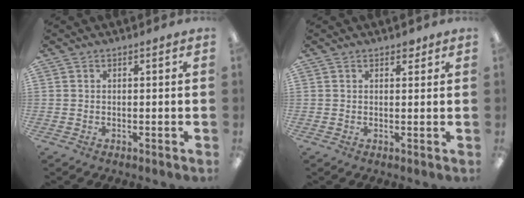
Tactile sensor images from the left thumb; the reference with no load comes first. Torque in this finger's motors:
{"motor_torque": [0.16, 0.08, 0.23, -0.04, 0.00]}